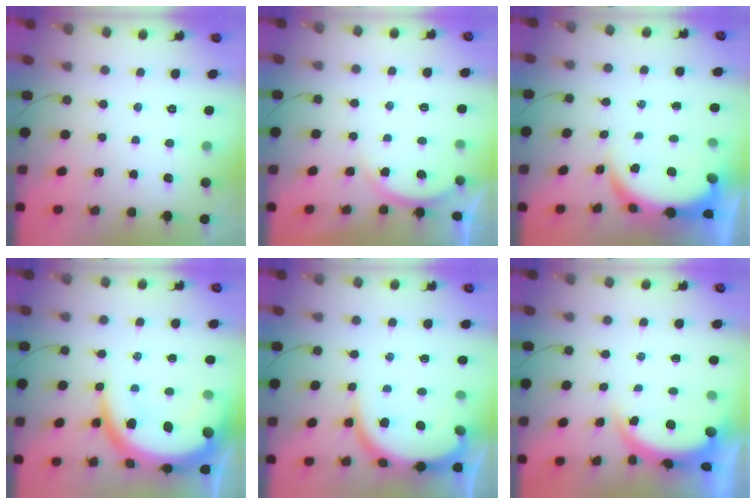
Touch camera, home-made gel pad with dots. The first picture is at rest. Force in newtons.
{"total": 4.3, "press": 4.3, "slide": 0.5}
{"total": 5.4, "press": 5.4, "slide": 0.2}
{"total": 19.3, "press": 19.2, "slide": 2.1}
{"total": 10.0, "press": 9.9, "slide": 1.1}
{"total": 4.3, "press": 4.3, "slide": 0.3}